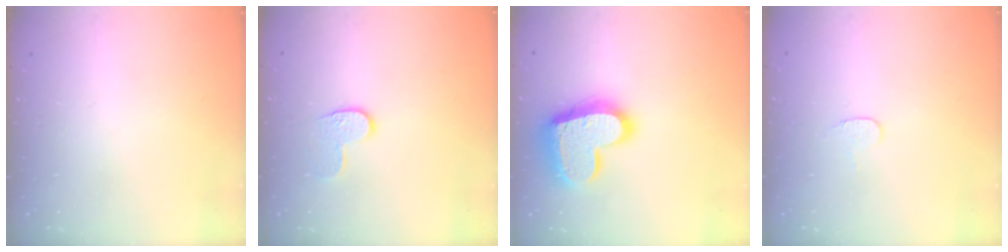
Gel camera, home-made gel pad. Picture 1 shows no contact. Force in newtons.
{"total": 6.0, "press": 6.0, "slide": 0.5}
{"total": 18.4, "press": 18.3, "slide": 1.7}
{"total": 4.3, "press": 4.3, "slide": 0.3}